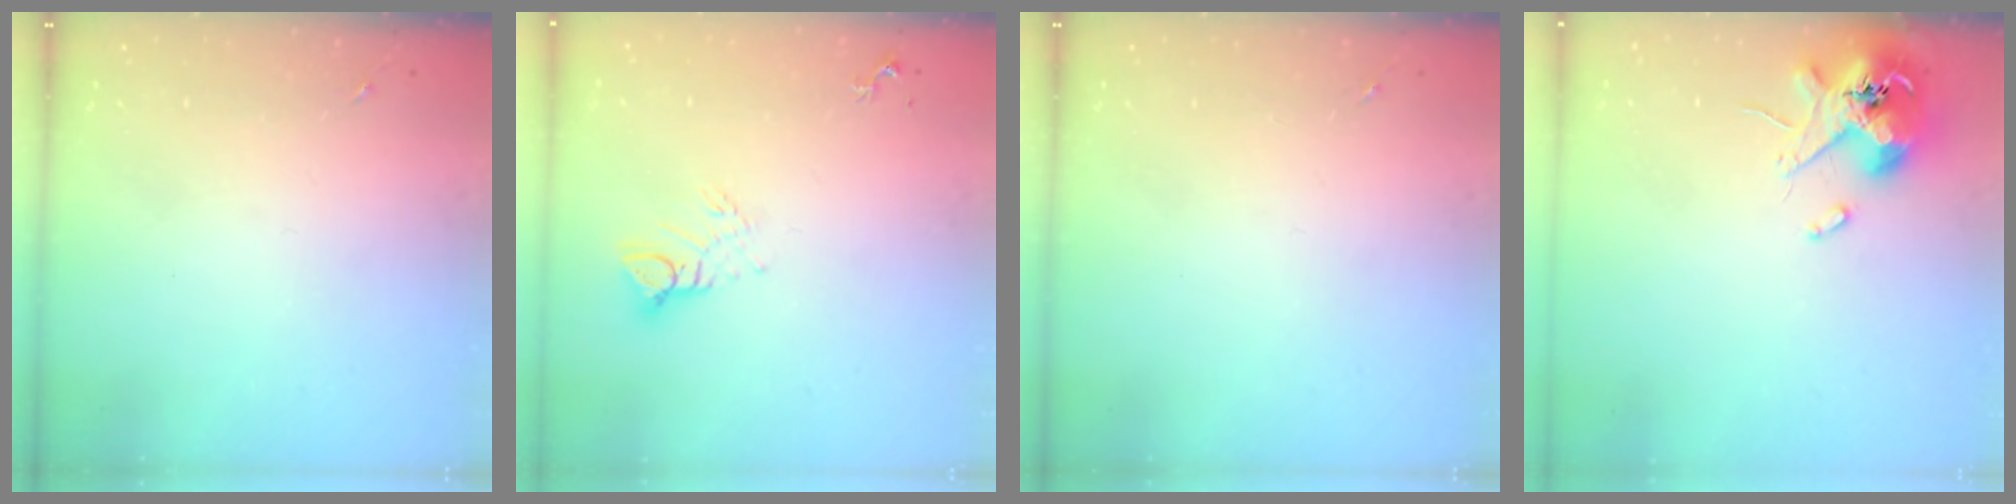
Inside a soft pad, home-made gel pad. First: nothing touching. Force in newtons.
{"total": 6.0, "press": 6.0, "slide": 0.2}
{"total": 0.0}
{"total": 11.5, "press": 11.3, "slide": 1.8}